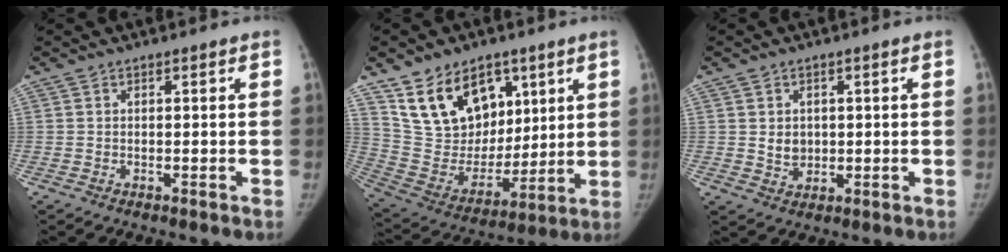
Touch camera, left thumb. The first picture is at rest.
{"total": 18.7, "force": [10.3, 12.2, 9.7], "torque": [-0.124, -0.043, 0.206]}
{"total": 3.6, "force": [0.5, 3.0, 2.0], "torque": [-0.018, -0.007, 0.018]}